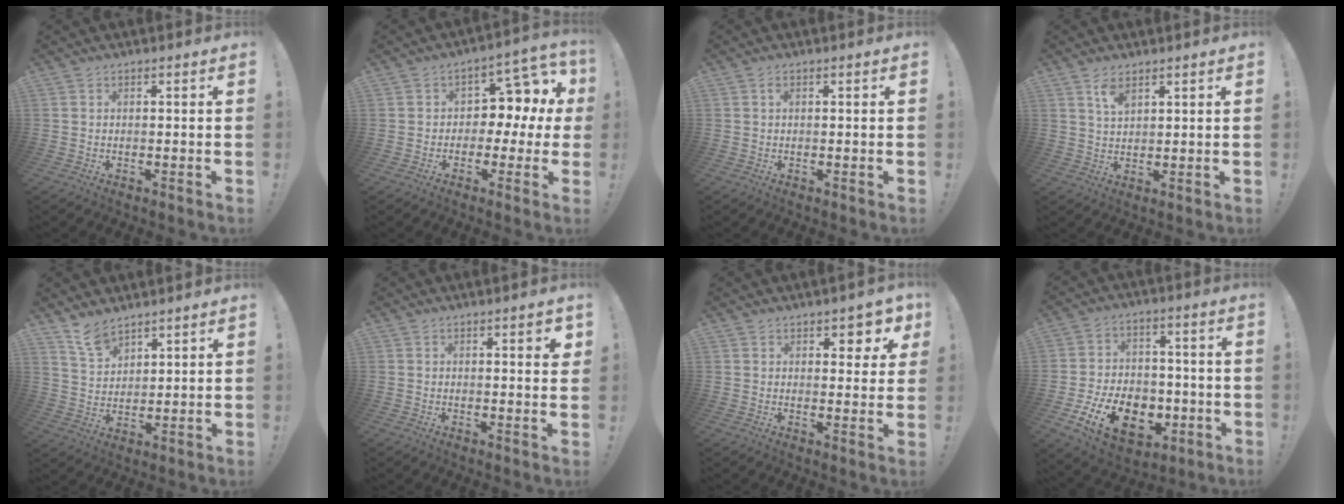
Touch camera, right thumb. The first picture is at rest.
{"total": 7.9, "force": [1.2, 5.4, 5.6], "torque": [-0.074, -0.018, 0.020]}
{"total": 0.7, "force": [0.2, 0.5, 0.5], "torque": [-0.012, 0.002, 0.003]}
{"total": 4.7, "force": [3.0, 2.2, 2.9], "torque": [-0.047, -0.014, 0.052]}
{"total": 7.4, "force": [6.3, 3.1, 2.3], "torque": [-0.048, -0.040, 0.121]}
{"total": 2.4, "force": [1.3, 0.3, 2.0], "torque": [-0.018, -0.008, 0.017]}
{"total": 4.8, "force": [3.1, 2.5, 2.7], "torque": [-0.014, -0.025, 0.050]}
{"total": 17.2, "force": [-6.5, 11.7, 10.9], "torque": [-0.182, 0.045, -0.100]}